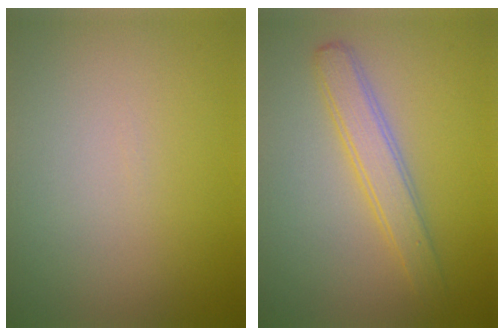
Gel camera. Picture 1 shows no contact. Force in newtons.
{"total": 3.1, "press": 3.1, "slide": 0.1}